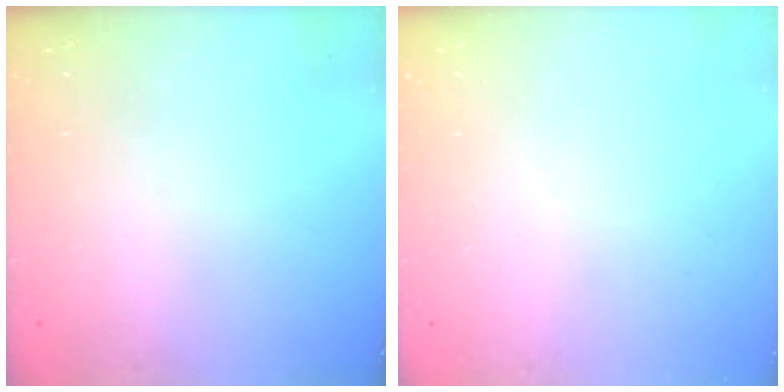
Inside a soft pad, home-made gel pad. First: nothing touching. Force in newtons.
{"total": 0.0}